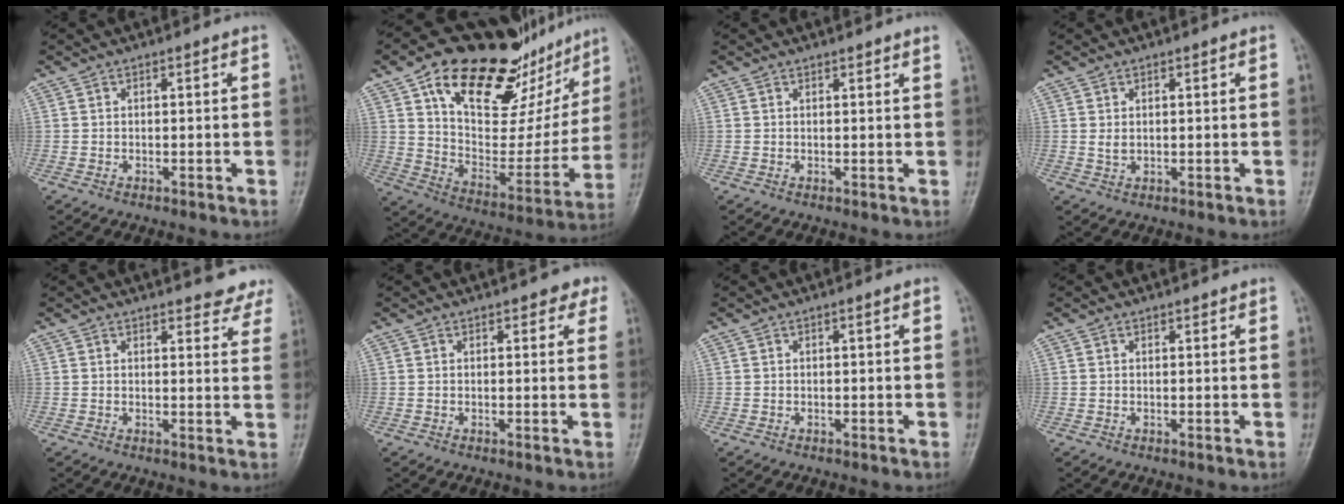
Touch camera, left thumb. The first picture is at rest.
{"total": 30.4, "force": [18.0, 14.3, 19.9], "torque": [-0.249, -0.030, 0.286]}
{"total": 1.7, "force": [1.6, 0.3, 0.5], "torque": [-0.001, -0.006, 0.018]}
{"total": 1.6, "force": [0.6, 1.1, 0.9], "torque": [-0.013, -0.007, 0.015]}
{"total": 8.0, "force": [7.5, 2.5, 1.2], "torque": [0.031, -0.036, 0.062]}
{"total": 2.6, "force": [1.9, 1.5, 1.0], "torque": [0.014, -0.006, 0.013]}
{"total": 0.0}
{"total": 0.6, "force": [0.5, 0.3, 0.0], "torque": [-0.002, -0.004, 0.006]}